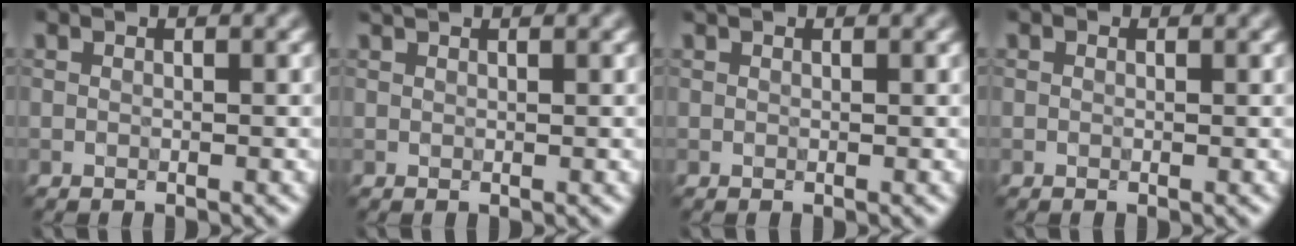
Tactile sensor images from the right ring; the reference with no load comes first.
{"total": 1.4, "force": [1.2, 0.4, 0.6], "torque": [0.002, 0.004, 0.008]}
{"total": 0.7, "force": [0.6, 0.1, 0.2], "torque": [-0.005, -0.003, 0.007]}
{"total": 0.0}